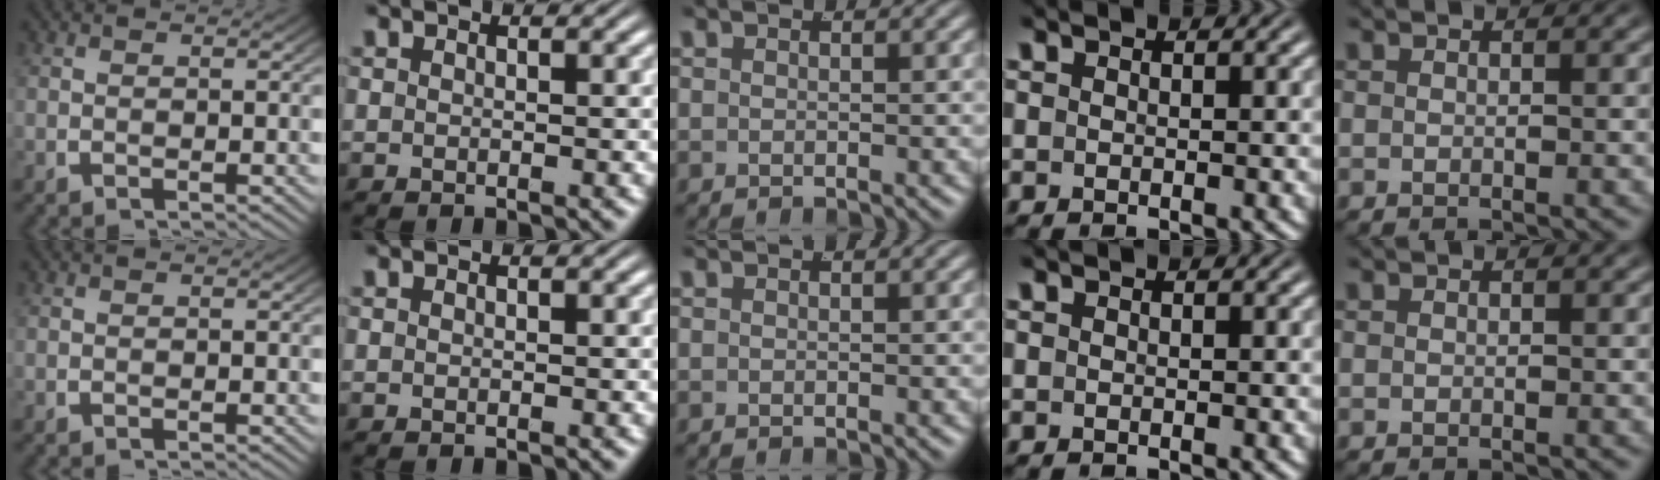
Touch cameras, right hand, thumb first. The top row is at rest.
{}